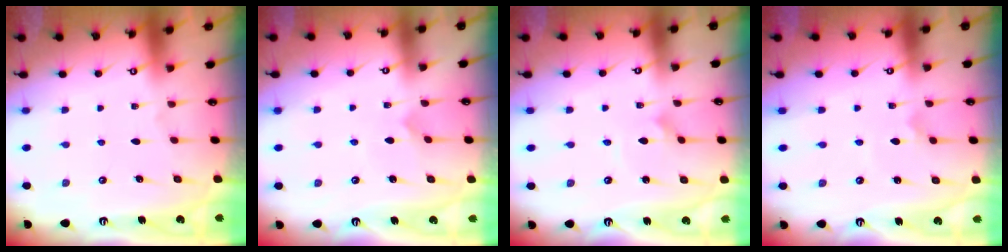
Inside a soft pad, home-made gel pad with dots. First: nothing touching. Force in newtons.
{"total": 2.8, "press": 2.8, "slide": 0.2}
{"total": 1.7, "press": 1.6, "slide": 0.1}
{"total": 2.9, "press": 2.9, "slide": 0.1}